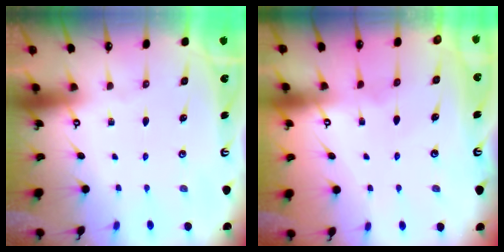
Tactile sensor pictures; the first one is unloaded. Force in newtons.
{"total": 2.8, "press": 2.8, "slide": 0.3}